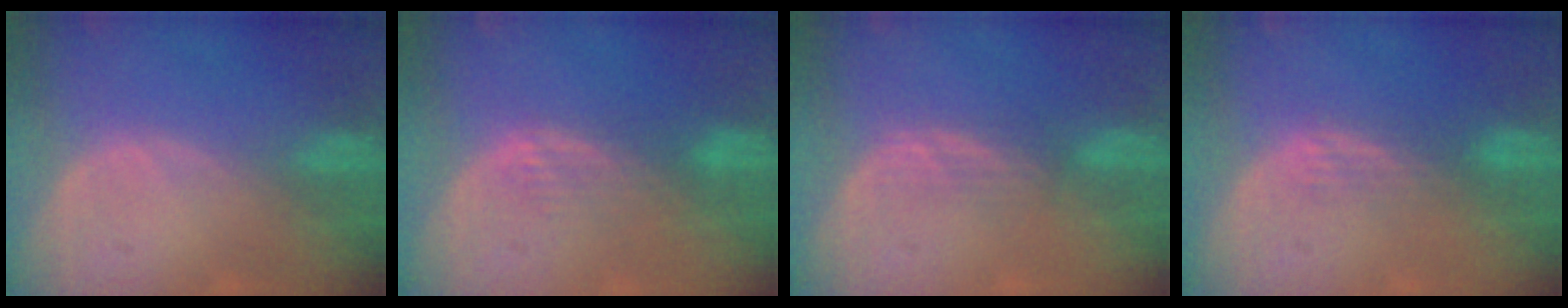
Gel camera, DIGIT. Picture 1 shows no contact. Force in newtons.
{"total": 3.5, "press": 2.9, "slide": 1.9}
{"total": 2.3, "press": 2.2, "slide": 0.5}
{"total": 2.2, "press": 2.2, "slide": 0.2}